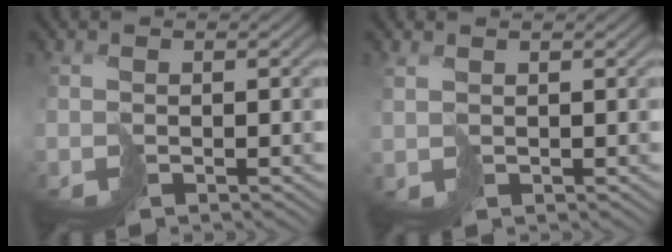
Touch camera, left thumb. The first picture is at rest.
{"total": 1.1, "force": [1.1, 0.0, -0.2], "torque": [0.002, 0.003, 0.027]}